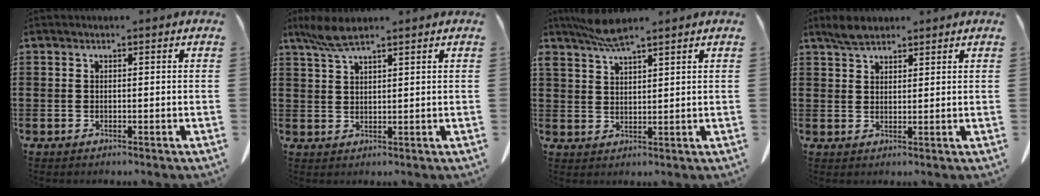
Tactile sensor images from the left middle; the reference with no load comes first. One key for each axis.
{"total": 4.6, "fx": 3.4, "fy": 0.7, "fz": 3.1, "tx": -0.068, "ty": -0.001, "tz": 0.062}
{"total": 4.5, "fx": 4.0, "fy": 0.4, "fz": 2.1, "tx": -0.054, "ty": -0.010, "tz": 0.074}
{"total": 3.1, "fx": 2.6, "fy": 1.1, "fz": 1.3, "tx": -0.031, "ty": 0.005, "tz": 0.050}